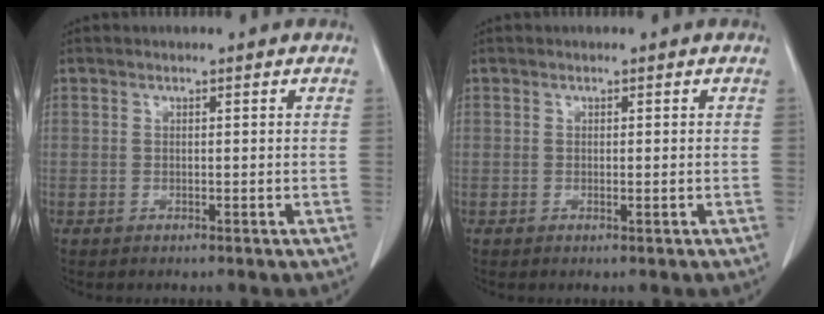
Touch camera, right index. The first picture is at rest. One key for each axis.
{"total": 0.6, "fx": -0.2, "fy": 0.0, "fz": 0.6, "tx": -0.008, "ty": 0.000, "tz": -0.001}